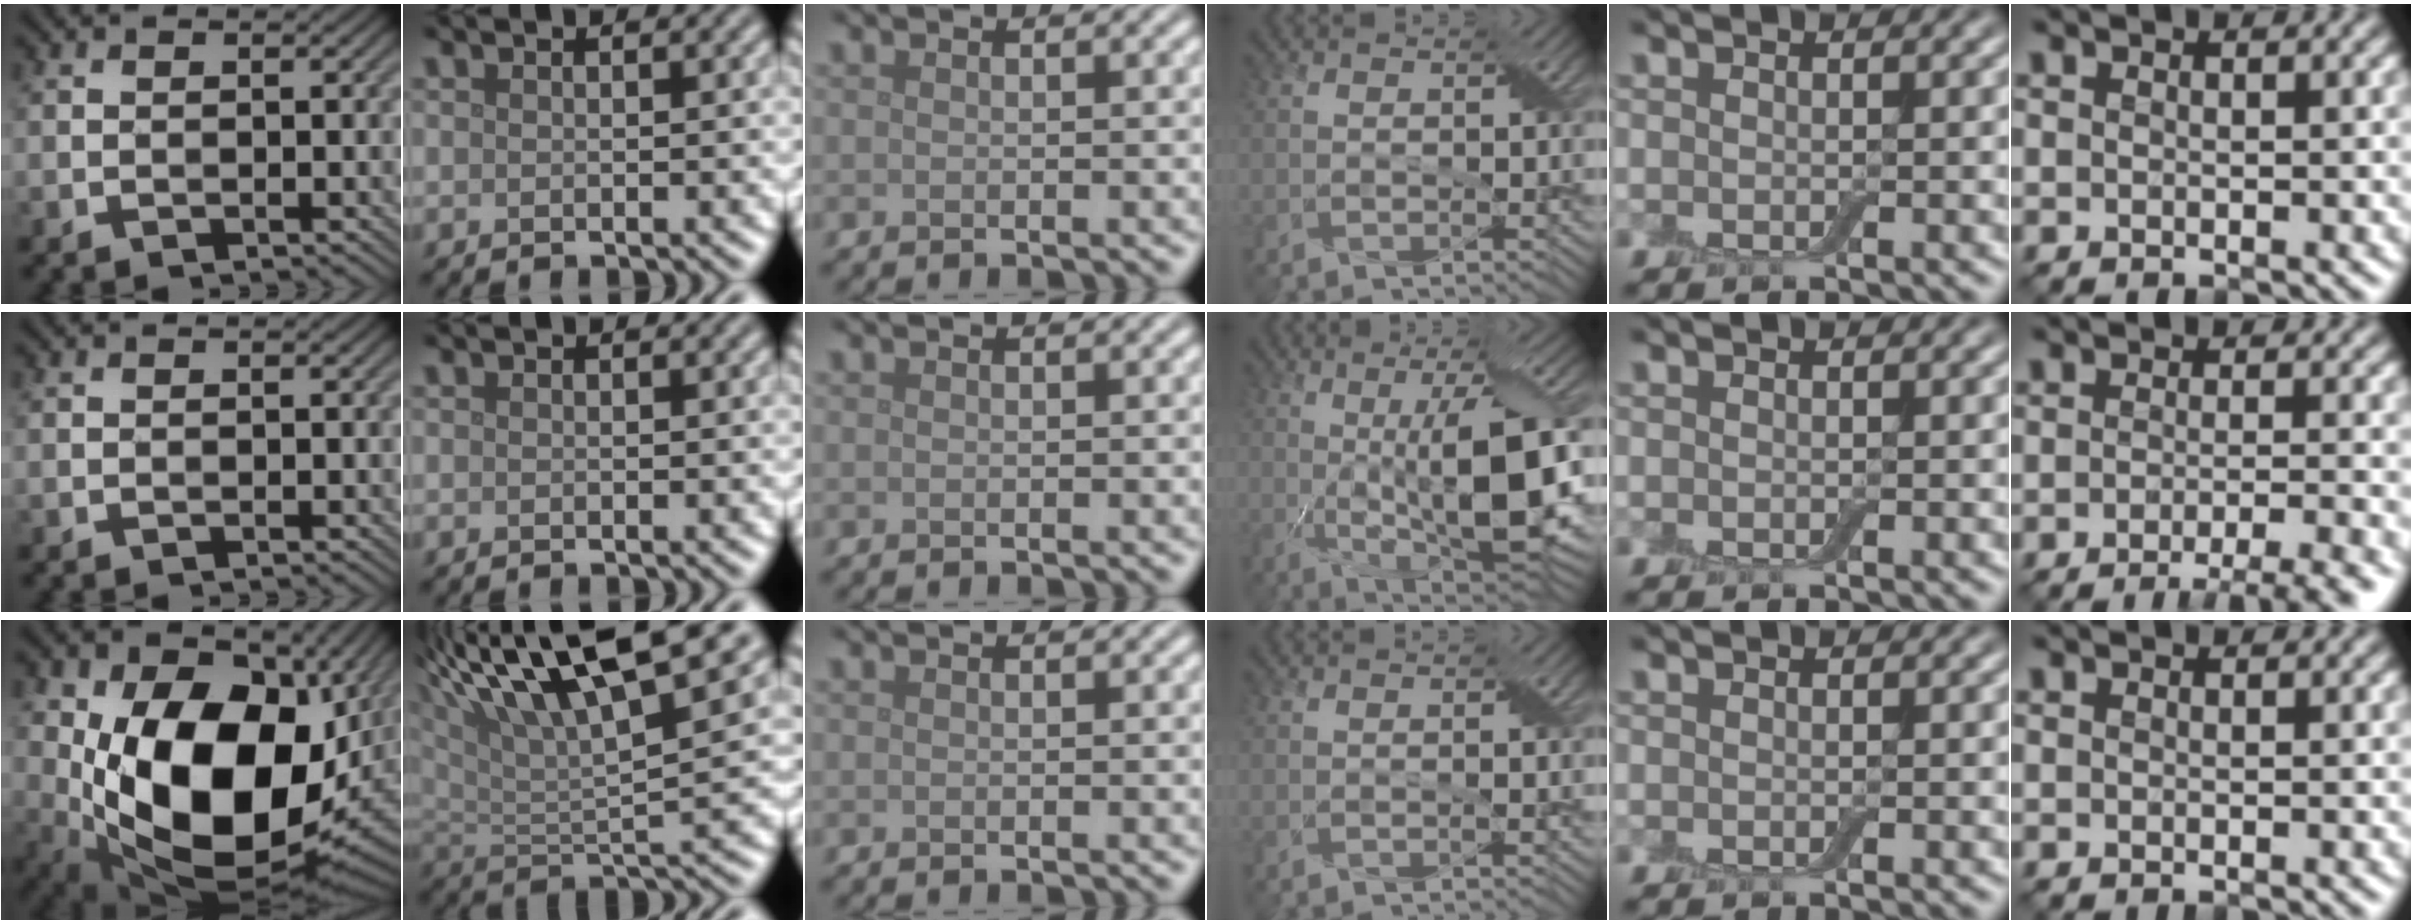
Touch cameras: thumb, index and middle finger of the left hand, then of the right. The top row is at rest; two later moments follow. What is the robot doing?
{"motion": "extract", "object": "airpods case & airpods"}